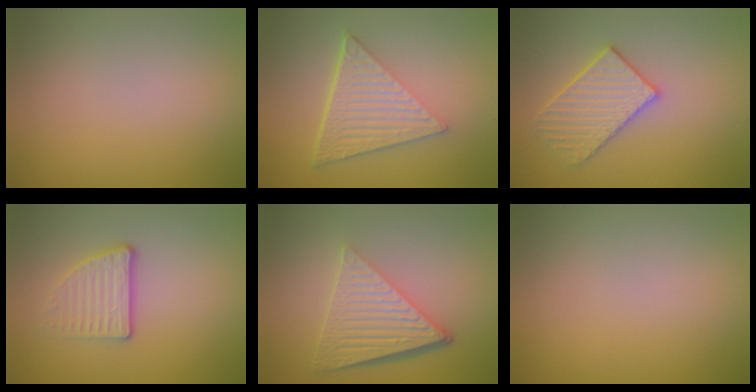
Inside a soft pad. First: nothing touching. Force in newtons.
{"total": 6.8, "press": 4.5, "slide": 5.1}
{"total": 3.4, "press": 3.3, "slide": 0.8}
{"total": 3.0, "press": 2.3, "slide": 1.9}
{"total": 6.6, "press": 4.4, "slide": 4.9}
{"total": 0.0}